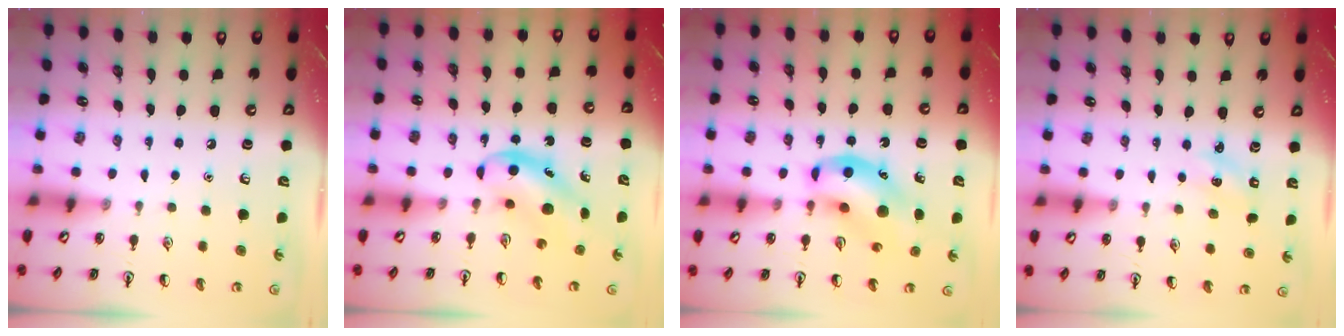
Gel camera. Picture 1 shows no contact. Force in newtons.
{"total": 5.4, "press": 5.4, "slide": 0.6}
{"total": 11.7, "press": 11.2, "slide": 3.2}
{"total": 1.2, "press": 1.1, "slide": 0.5}